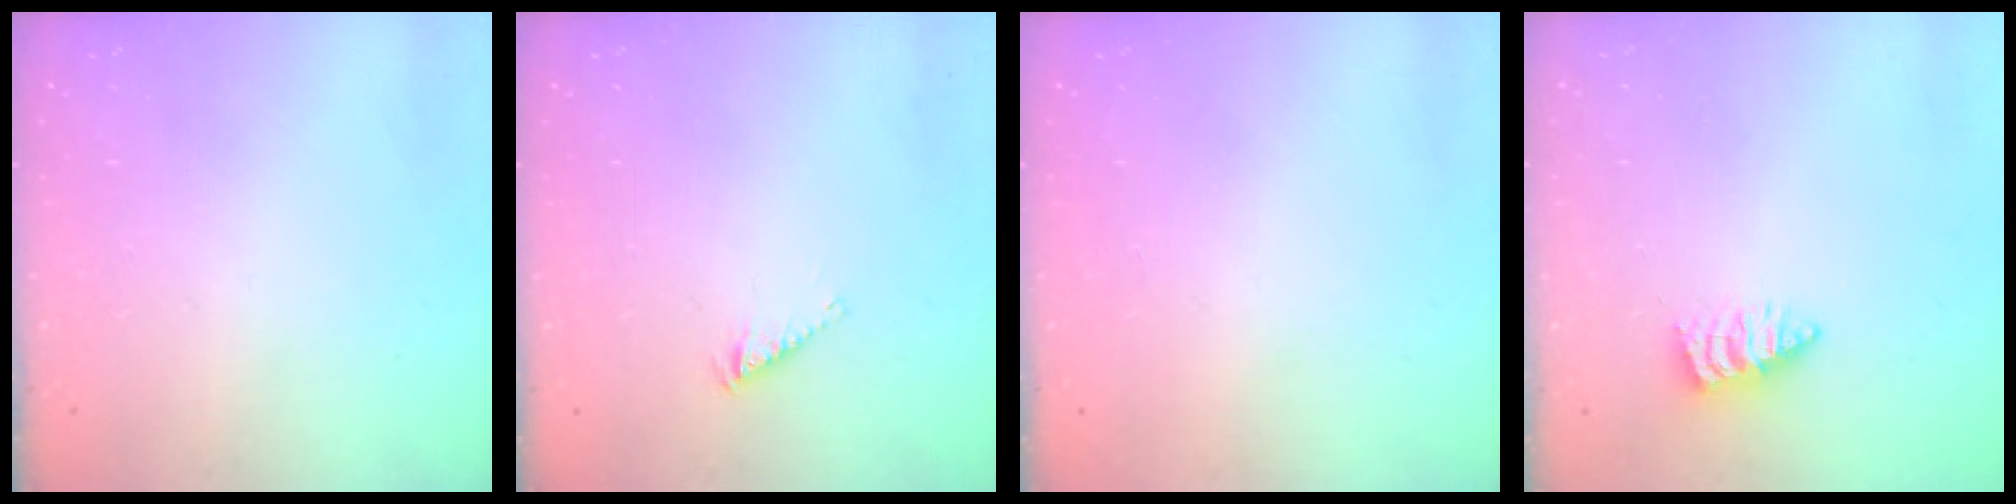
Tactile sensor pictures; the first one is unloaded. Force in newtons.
{"total": 2.6, "press": 2.6, "slide": 0.4}
{"total": 0.0}
{"total": 2.5, "press": 2.5, "slide": 0.1}